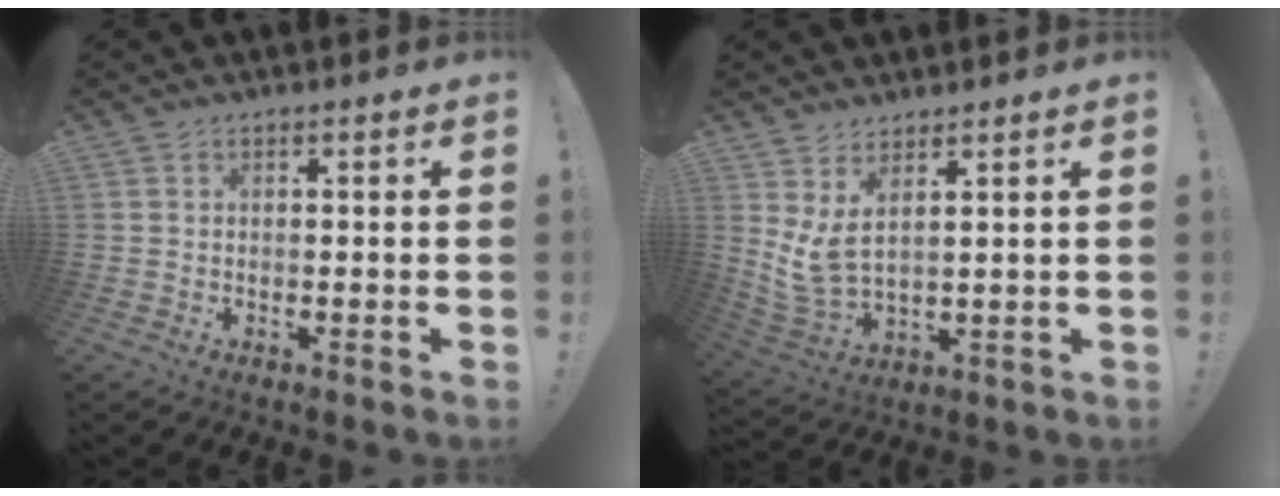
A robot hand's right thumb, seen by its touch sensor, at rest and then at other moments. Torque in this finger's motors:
{"motor_torque": [-0.04, 0.84, 0.87, 0.31, 0.33]}